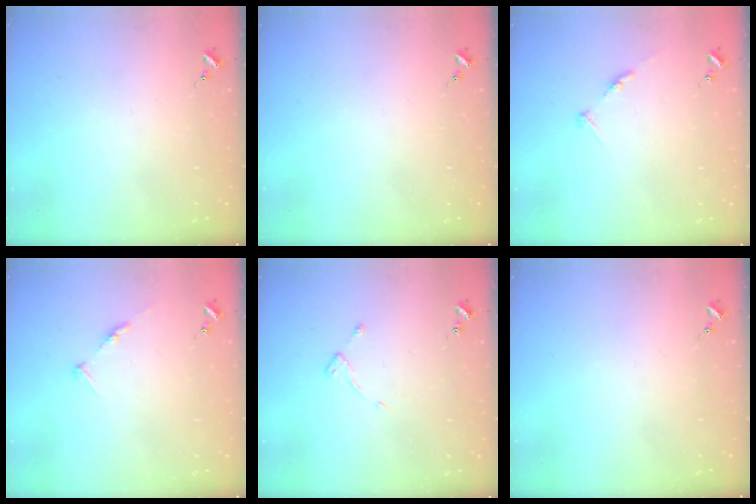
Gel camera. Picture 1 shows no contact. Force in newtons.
{"total": 0.0}
{"total": 5.8, "press": 5.8, "slide": 0.6}
{"total": 5.8, "press": 5.8, "slide": 0.6}
{"total": 4.1, "press": 4.1, "slide": 0.5}
{"total": 0.0}